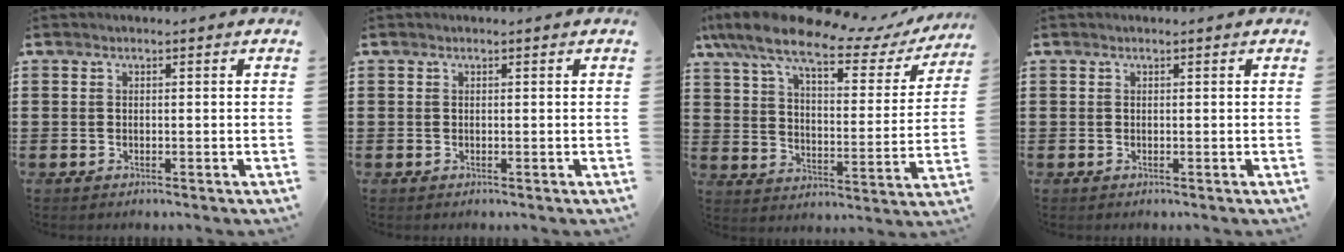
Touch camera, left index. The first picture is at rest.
{"total": 0.0}
{"total": 11.7, "force": [8.7, 2.8, 7.2], "torque": [-0.154, -0.042, 0.143]}
{"total": 0.0}